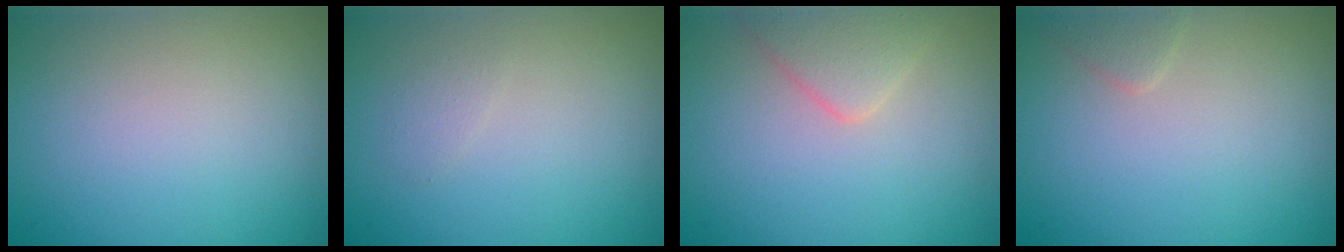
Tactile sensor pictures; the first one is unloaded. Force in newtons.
{"total": 0.7, "press": 0.7, "slide": 0.0}
{"total": 2.6, "press": 2.6, "slide": 0.2}
{"total": 1.0, "press": 1.0, "slide": 0.1}